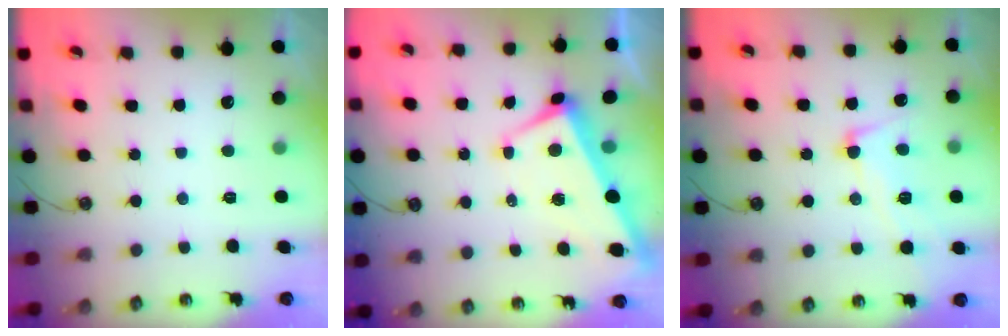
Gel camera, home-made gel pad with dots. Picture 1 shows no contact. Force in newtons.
{"total": 1.7, "press": 1.4, "slide": 0.9}
{"total": 3.9, "press": 3.8, "slide": 1.1}